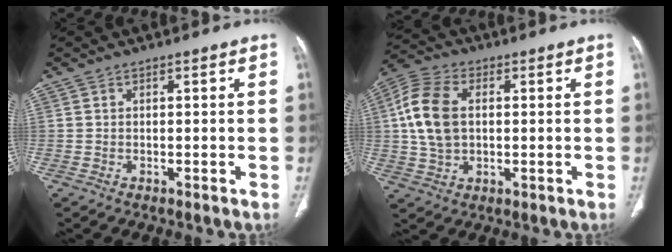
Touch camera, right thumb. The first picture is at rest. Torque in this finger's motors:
{"motor_torque": [-0.60, 1.08, -0.09, 0.21, 0.32]}